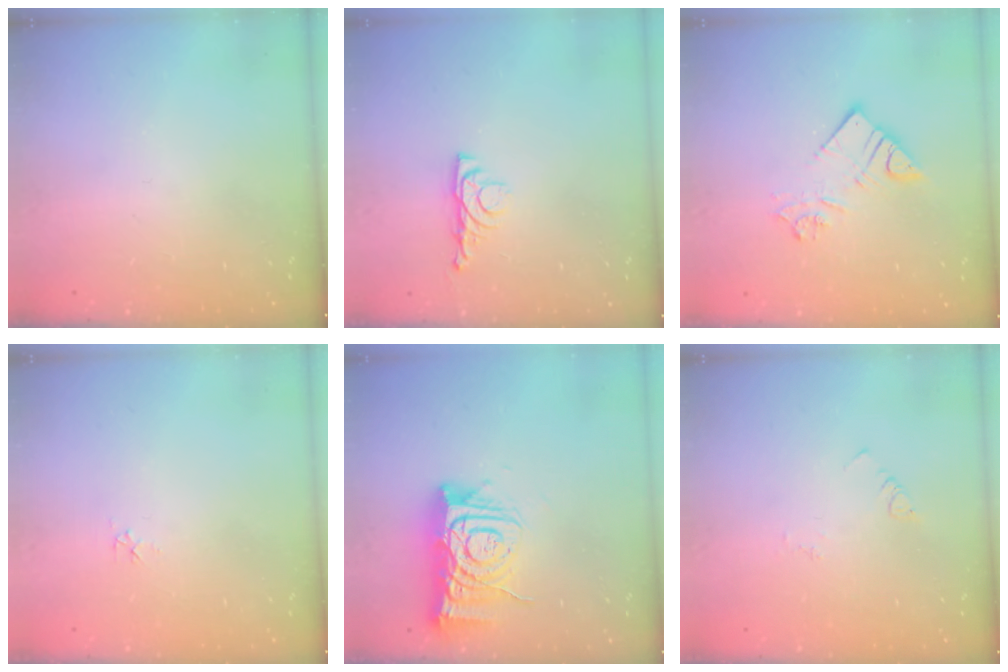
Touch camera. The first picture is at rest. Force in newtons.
{"total": 4.3, "press": 4.2, "slide": 0.7}
{"total": 8.6, "press": 8.6, "slide": 0.5}
{"total": 3.6, "press": 3.6, "slide": 0.4}
{"total": 12.6, "press": 12.6, "slide": 1.1}
{"total": 2.5, "press": 2.5, "slide": 0.4}